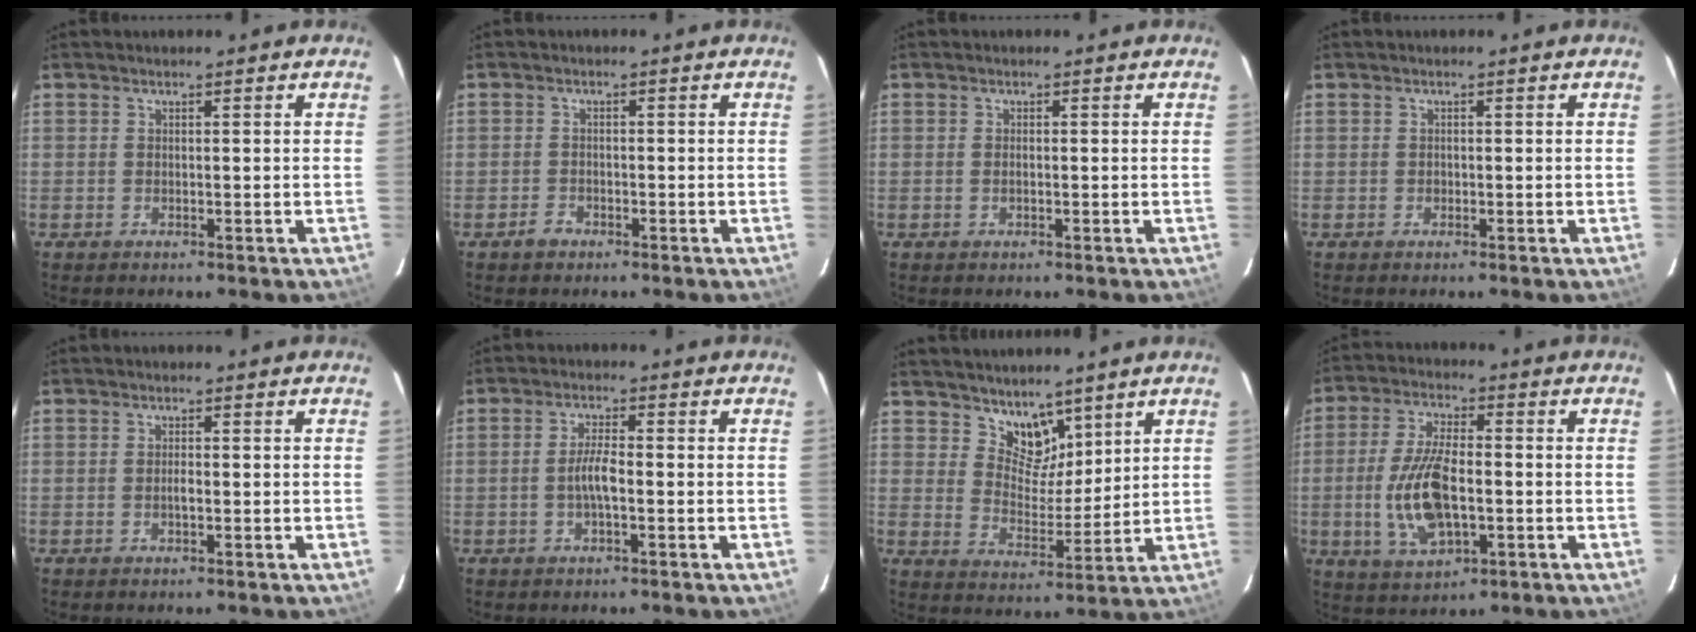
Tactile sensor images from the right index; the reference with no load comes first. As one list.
[{"total": 2.2, "force": [-1.4, 1.6, 0.4], "torque": [-0.009, 0.004, -0.024]}, {"total": 0.7, "force": [-0.2, 0.4, 0.6], "torque": [-0.013, -0.001, -0.003]}, {"total": 0.5, "force": [-0.2, 0.5, 0.0], "torque": [0.003, -0.002, -0.002]}, {"total": 1.2, "force": [-0.4, 0.4, 1.1], "torque": [-0.020, 0.000, -0.007]}, {"total": 3.9, "force": [-1.1, 0.8, 3.7], "torque": [-0.075, 0.005, -0.020]}, {"total": 6.9, "force": [5.3, 3.9, 2.3], "torque": [-0.025, -0.010, 0.096]}, {"total": 12.5, "force": [-2.4, 5.7, 10.9], "torque": [-0.226, -0.005, -0.038]}]